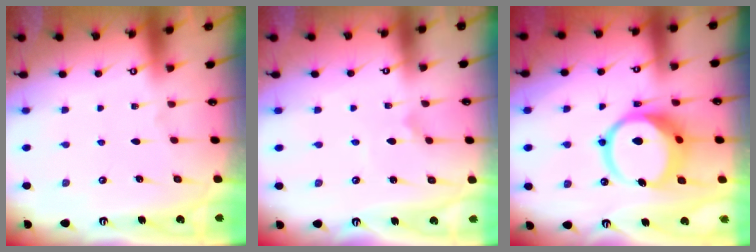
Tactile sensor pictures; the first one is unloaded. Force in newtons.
{"total": 1.0, "press": 1.0, "slide": 0.1}
{"total": 14.1, "press": 14.0, "slide": 1.7}